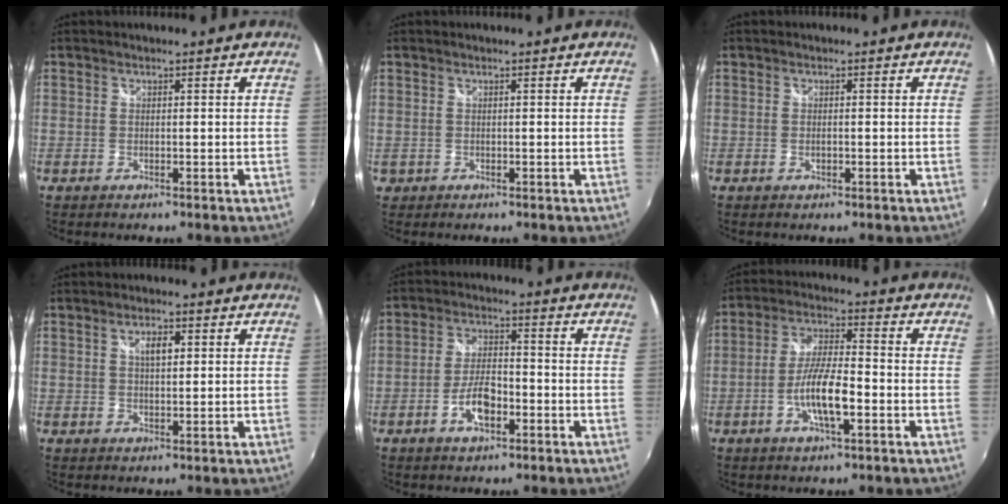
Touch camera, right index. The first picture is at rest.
{"total": 1.2, "force": [0.0, 1.2, 0.1], "torque": [-0.002, 0.001, 0.001]}
{"total": 0.7, "force": [-0.2, 0.5, 0.5], "torque": [-0.010, -0.001, -0.004]}
{"total": 3.1, "force": [1.1, 1.2, 2.6], "torque": [-0.043, 0.005, 0.017]}
{"total": 7.0, "force": [-3.1, 3.0, 5.6], "torque": [-0.113, 0.005, -0.054]}
{"total": 9.1, "force": [-3.3, 2.0, 8.2], "torque": [-0.161, 0.000, -0.060]}